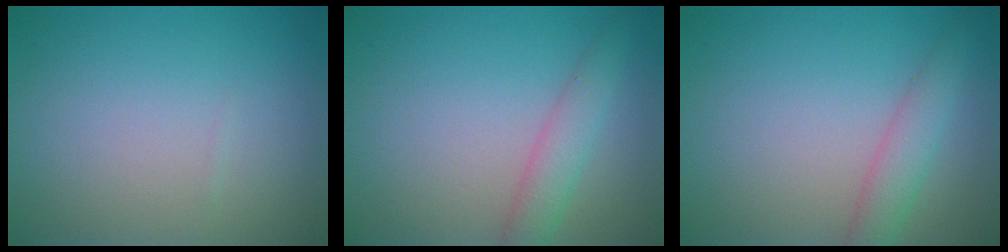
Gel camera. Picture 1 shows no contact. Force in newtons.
{"total": 2.4, "press": 2.4, "slide": 0.1}
{"total": 2.2, "press": 2.2, "slide": 0.1}